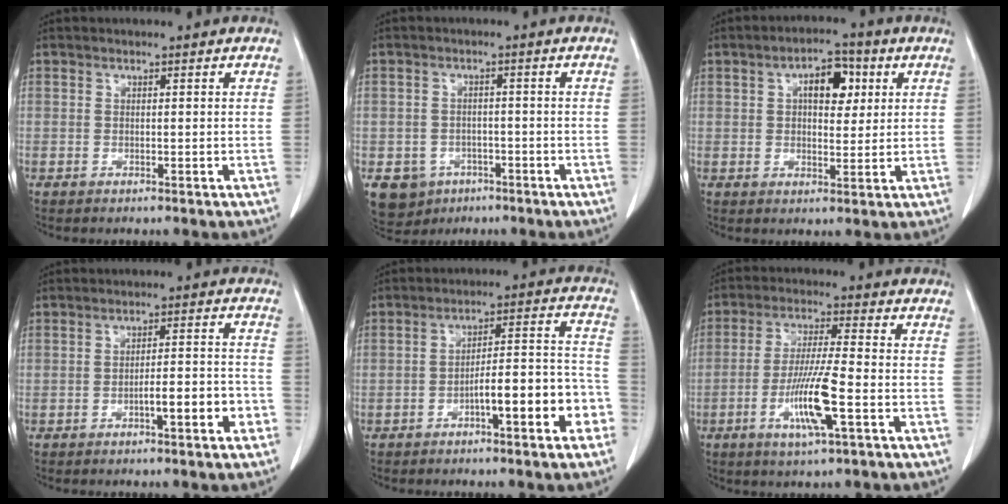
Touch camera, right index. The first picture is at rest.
{"total": 6.2, "force": [-3.4, 5.0, 1.2], "torque": [-0.022, 0.006, -0.046]}
{"total": 6.7, "force": [2.1, 3.3, 5.4], "torque": [-0.083, 0.017, 0.033]}
{"total": 5.8, "force": [-2.7, 0.8, 5.1], "torque": [-0.070, 0.013, -0.040]}
{"total": 10.5, "force": [-4.6, 1.9, 9.2], "torque": [-0.123, 0.034, -0.065]}
{"total": 9.6, "force": [-3.4, 0.2, 9.0], "torque": [-0.174, -0.012, -0.067]}